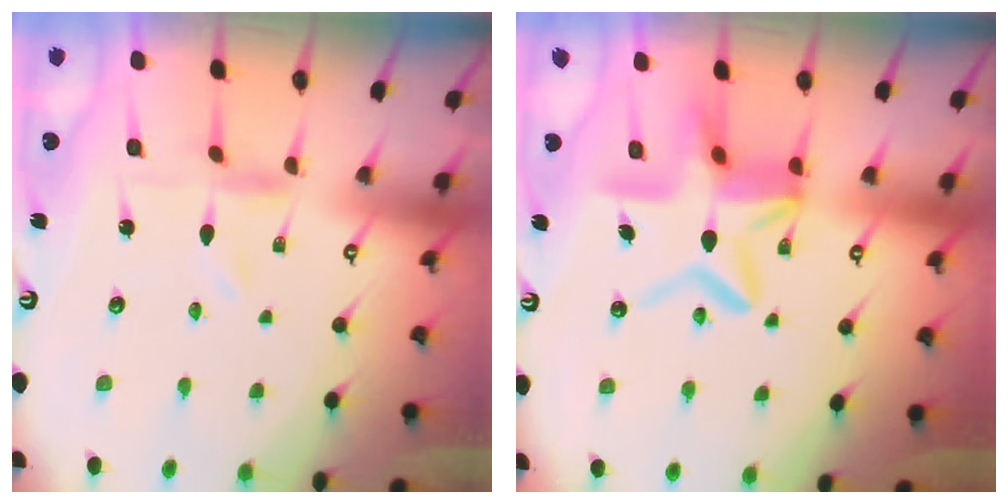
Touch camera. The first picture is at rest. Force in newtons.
{"total": 12.0, "press": 12.0, "slide": 1.4}